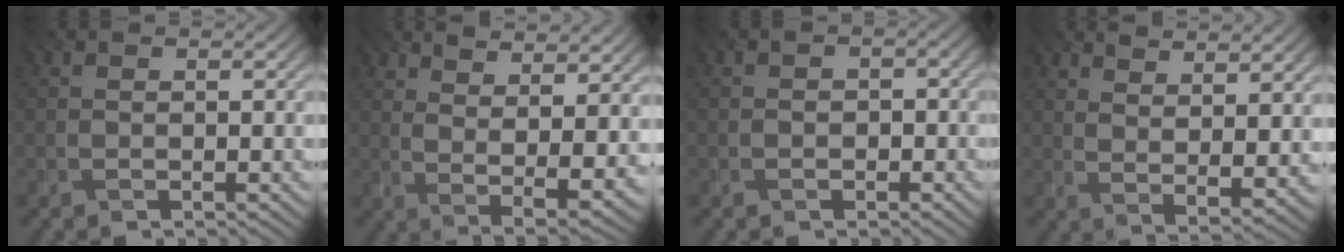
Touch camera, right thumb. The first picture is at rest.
{"total": 11.8, "force": [6.8, 3.9, 8.9], "torque": [-0.151, 0.009, 0.104]}
{"total": 1.5, "force": [-0.8, 1.3, 0.0], "torque": [0.010, -0.001, -0.026]}
{"total": 8.3, "force": [5.8, 2.0, 5.6], "torque": [-0.101, -0.004, 0.092]}